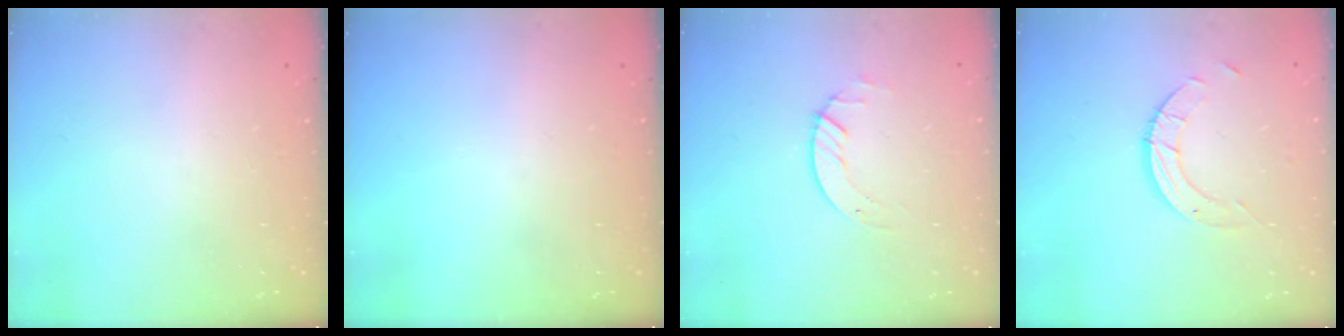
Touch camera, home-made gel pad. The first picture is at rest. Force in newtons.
{"total": 0.0}
{"total": 2.7, "press": 2.7, "slide": 0.3}
{"total": 5.6, "press": 5.6, "slide": 0.1}